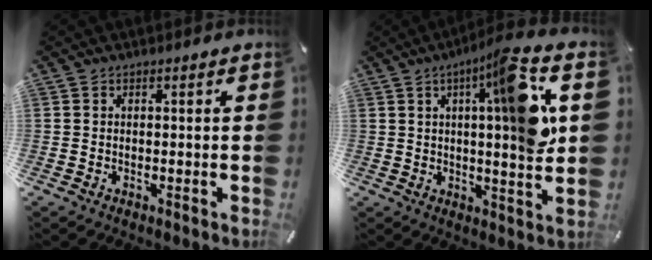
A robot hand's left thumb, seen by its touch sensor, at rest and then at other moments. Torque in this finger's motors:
{"motor_torque": [2.00, 3.01, 1.54, -1.23, 0.58]}